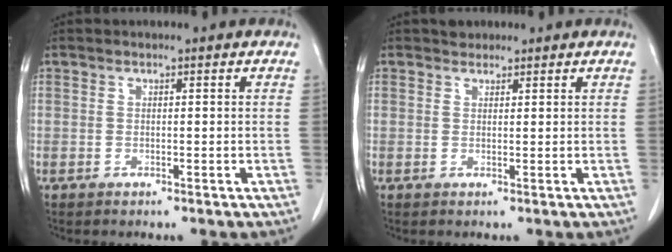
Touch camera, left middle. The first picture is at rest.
{"total": 1.3, "force": [1.1, 0.7, 0.1], "torque": [-0.002, 0.006, 0.015]}